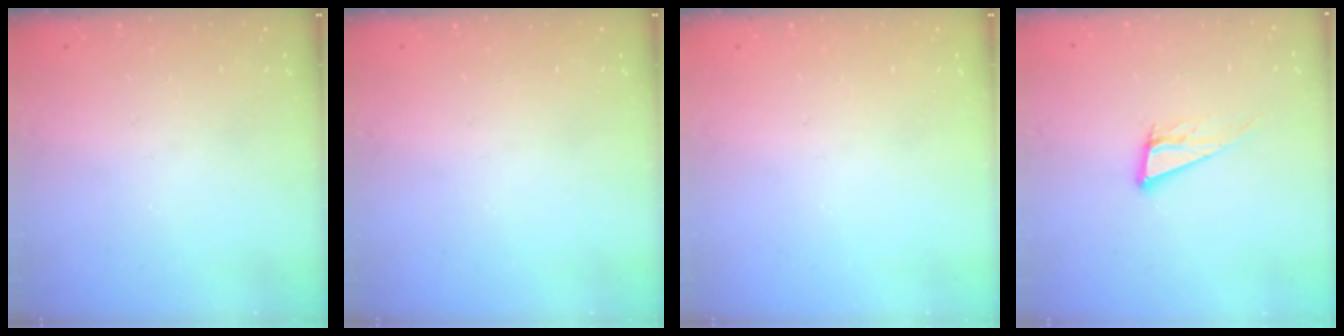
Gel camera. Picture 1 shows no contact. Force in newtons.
{"total": 0.0}
{"total": 0.0}
{"total": 10.9, "press": 10.4, "slide": 3.3}